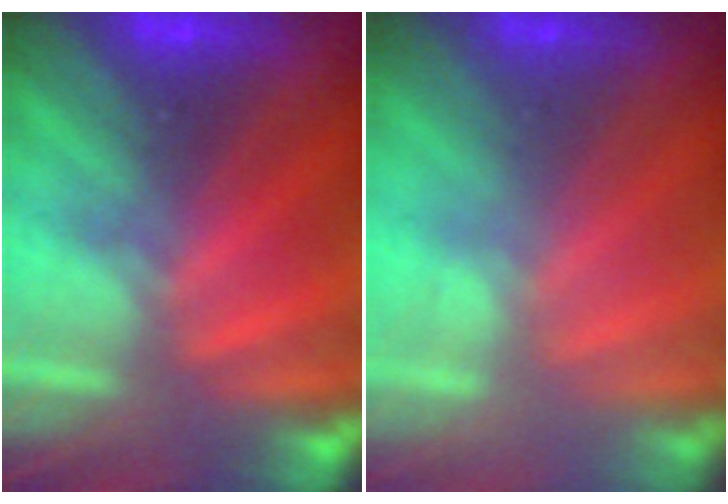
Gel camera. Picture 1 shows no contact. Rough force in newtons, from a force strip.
{"total": 2.3}